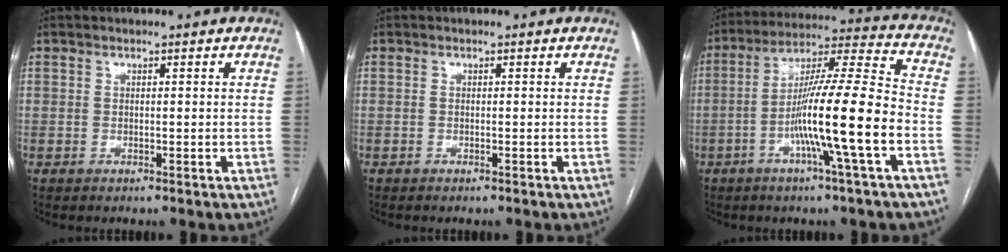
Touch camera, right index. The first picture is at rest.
{"total": 0.0}
{"total": 15.6, "force": [-4.7, -1.0, 14.8], "torque": [-0.258, 0.003, -0.090]}